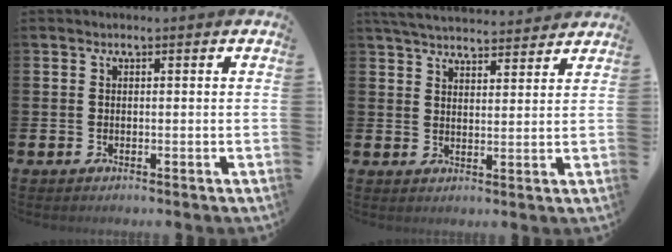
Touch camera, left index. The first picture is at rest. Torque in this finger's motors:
{"motor_torque": [1.03, -1.11, 0.15, 0.08]}